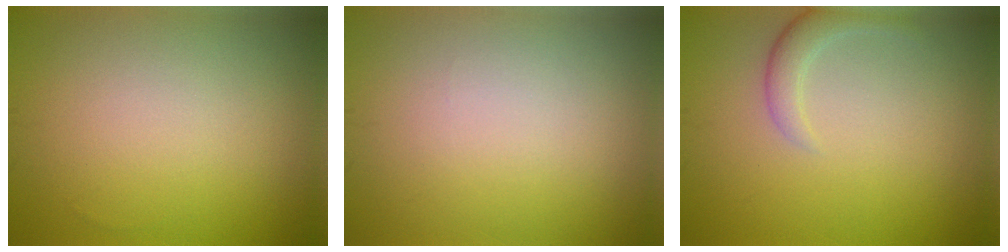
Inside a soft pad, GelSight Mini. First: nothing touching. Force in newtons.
{"total": 0.0}
{"total": 2.2, "press": 2.2, "slide": 0.2}